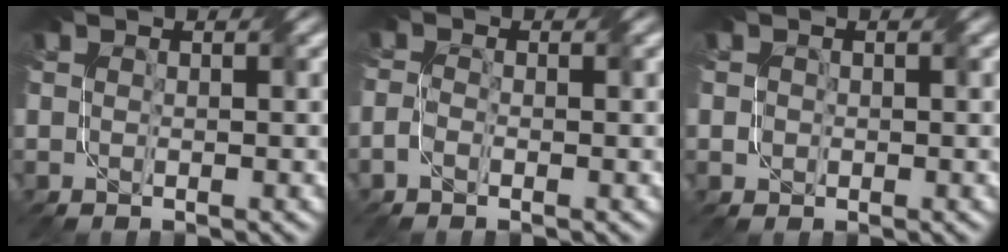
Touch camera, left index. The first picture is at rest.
{"total": 1.2, "force": [-1.0, 0.1, 0.5], "torque": [-0.014, 0.004, -0.024]}
{"total": 1.0, "force": [0.0, 0.9, 0.3], "torque": [0.000, 0.008, -0.007]}